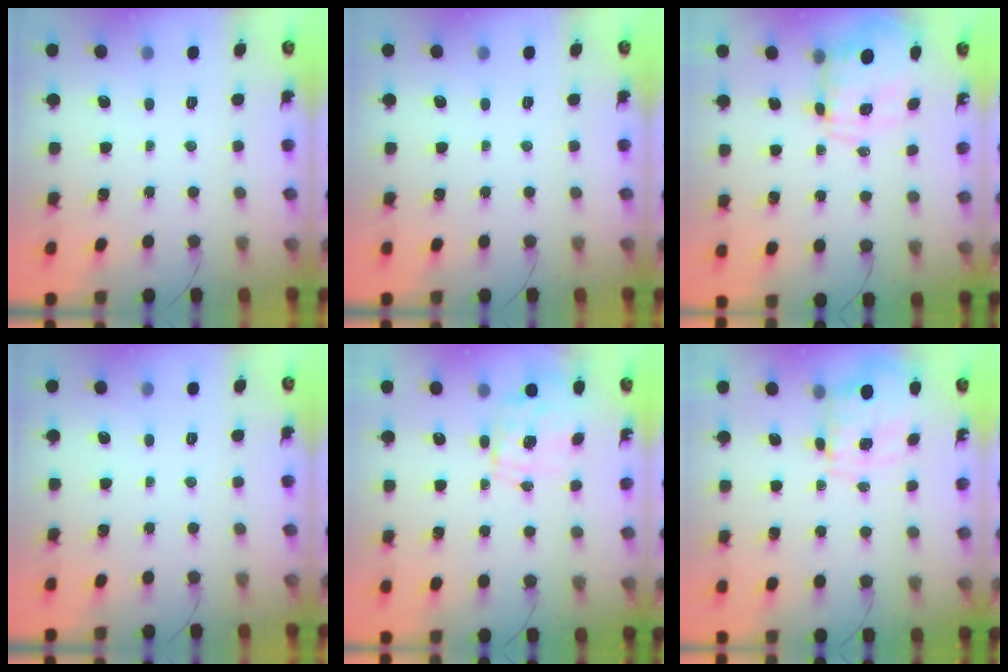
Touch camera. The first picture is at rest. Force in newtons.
{"total": 0.0}
{"total": 3.6, "press": 3.3, "slide": 1.5}
{"total": 0.0}
{"total": 1.9, "press": 1.7, "slide": 0.7}
{"total": 2.9, "press": 2.7, "slide": 1.2}